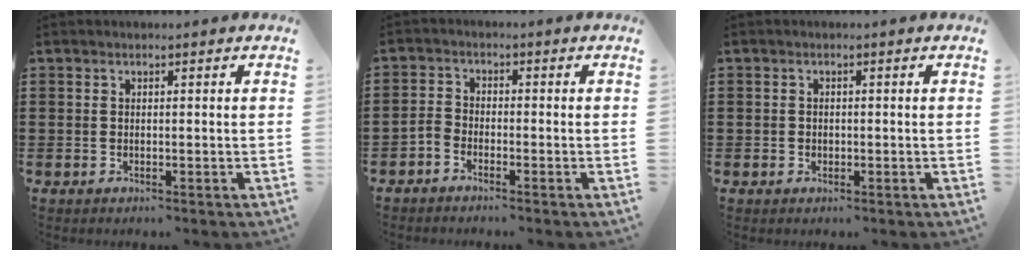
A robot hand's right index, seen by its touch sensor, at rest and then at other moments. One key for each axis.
{"total": 2.0, "fx": -1.8, "fy": 0.5, "fz": 0.4, "tx": -0.020, "ty": 0.005, "tz": -0.040}
{"total": 0.7, "fx": -0.2, "fy": 0.7, "fz": 0.2, "tx": -0.005, "ty": 0.003, "tz": -0.005}